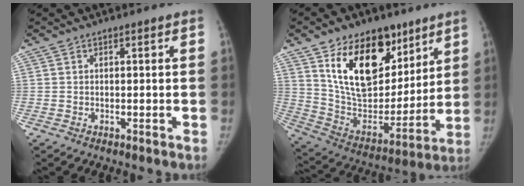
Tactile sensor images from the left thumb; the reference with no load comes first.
{"total": 22.9, "force": [12.2, 13.7, 13.8], "torque": [-0.176, -0.057, 0.223]}